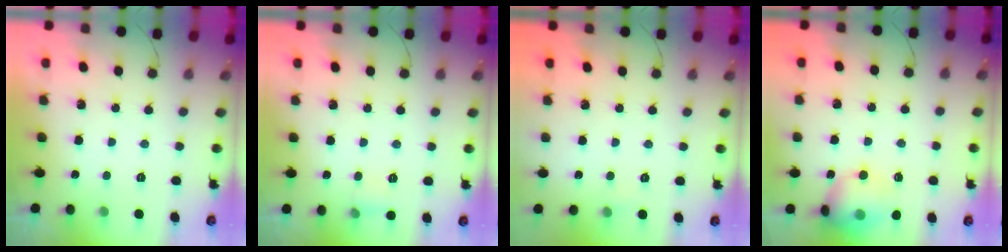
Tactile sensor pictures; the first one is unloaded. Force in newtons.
{"total": 4.3, "press": 4.1, "slide": 1.1}
{"total": 3.6, "press": 3.5, "slide": 0.9}
{"total": 13.1, "press": 12.9, "slide": 2.1}